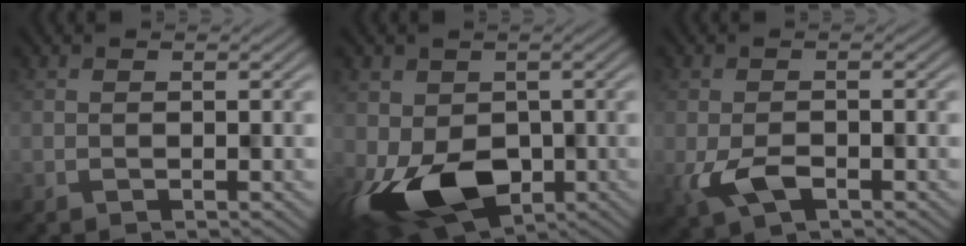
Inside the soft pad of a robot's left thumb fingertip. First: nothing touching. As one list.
[{"total": 14.0, "force": [-5.5, 8.4, 9.8], "torque": [-0.191, -0.033, -0.085]}, {"total": 4.2, "force": [-1.9, 2.2, 3.1], "torque": [-0.068, -0.009, -0.036]}]